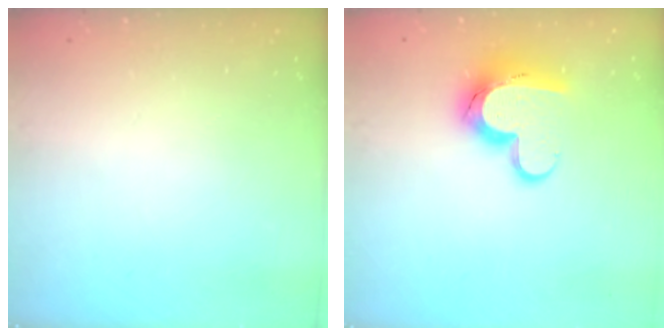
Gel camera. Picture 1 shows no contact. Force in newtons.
{"total": 13.6, "press": 13.5, "slide": 1.3}